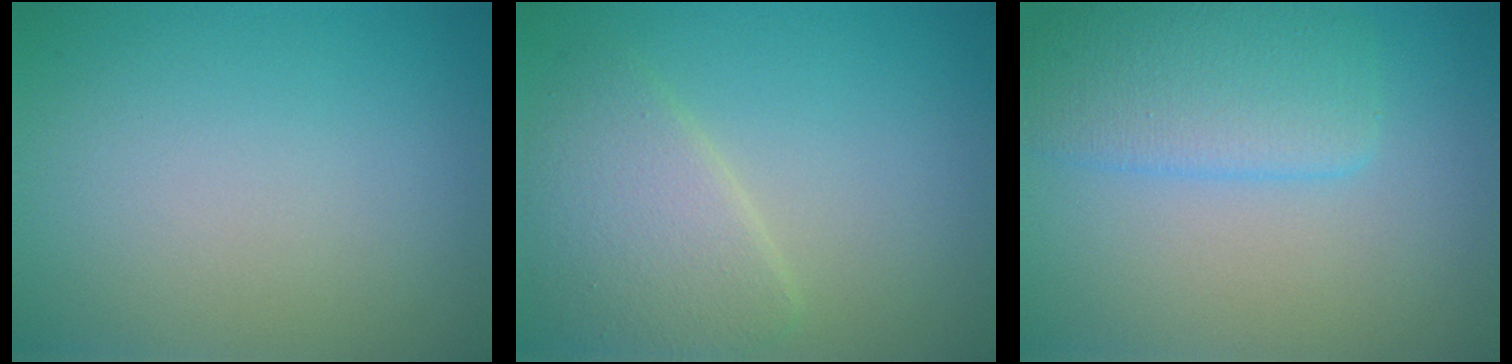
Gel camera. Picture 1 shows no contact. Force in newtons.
{"total": 4.0, "press": 4.0, "slide": 0.2}
{"total": 4.3, "press": 4.3, "slide": 0.0}